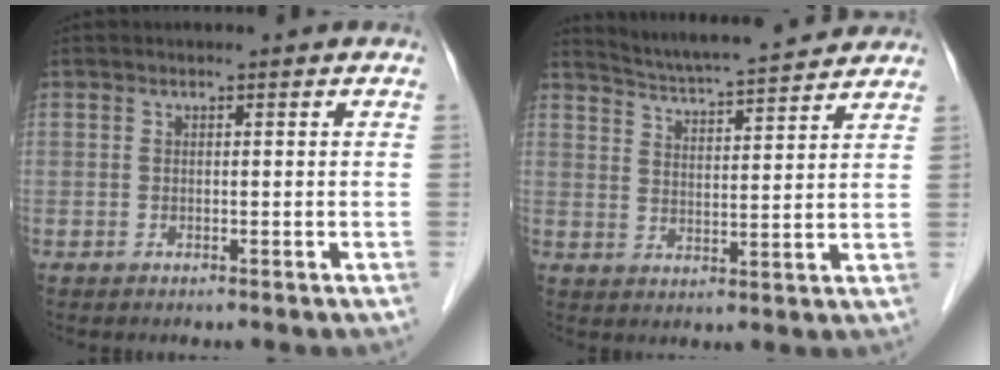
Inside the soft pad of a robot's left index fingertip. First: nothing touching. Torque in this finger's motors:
{"motor_torque": [0.66, -0.80, 0.00, 0.00]}